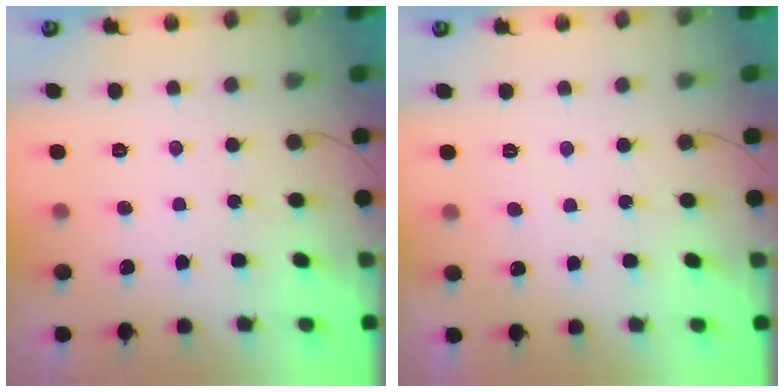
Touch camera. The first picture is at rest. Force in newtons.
{"total": 2.9, "press": 2.9, "slide": 0.3}